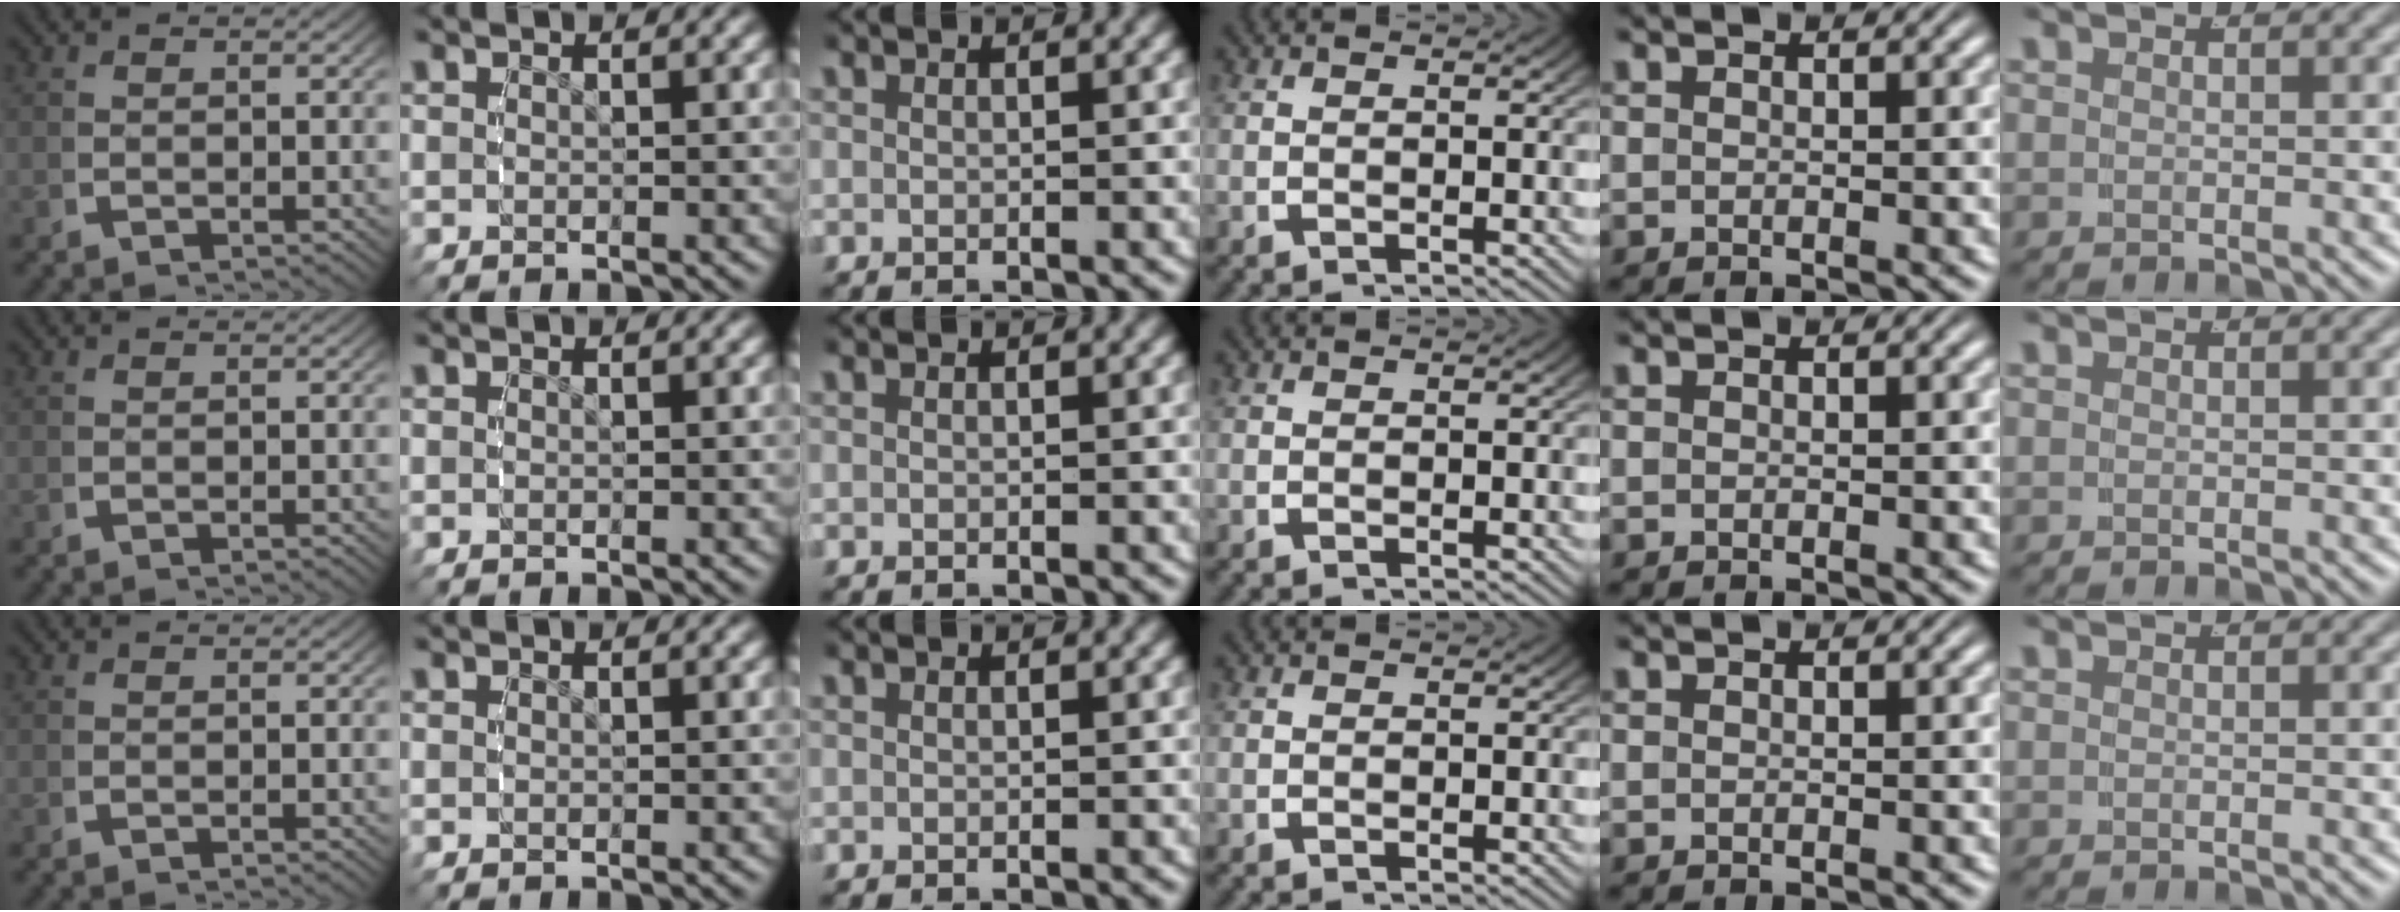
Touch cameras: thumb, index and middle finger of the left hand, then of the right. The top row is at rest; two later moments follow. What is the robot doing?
{"motion": "reach", "object": "toothpaste"}